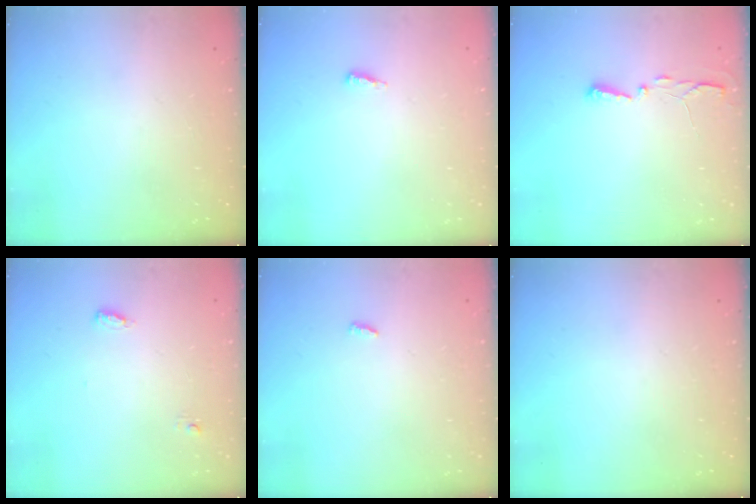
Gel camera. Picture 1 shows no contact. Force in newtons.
{"total": 7.7, "press": 4.9, "slide": 5.9}
{"total": 3.5, "press": 3.5, "slide": 0.5}
{"total": 3.7, "press": 3.5, "slide": 1.2}
{"total": 2.7, "press": 2.7, "slide": 0.2}
{"total": 0.0}